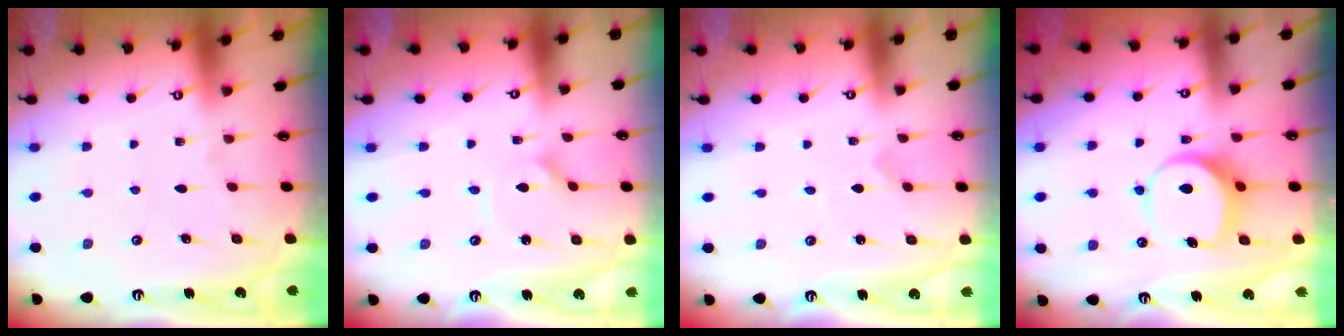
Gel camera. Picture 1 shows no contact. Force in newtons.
{"total": 1.6, "press": 1.6, "slide": 0.1}
{"total": 0.0}
{"total": 7.3, "press": 7.3, "slide": 0.7}